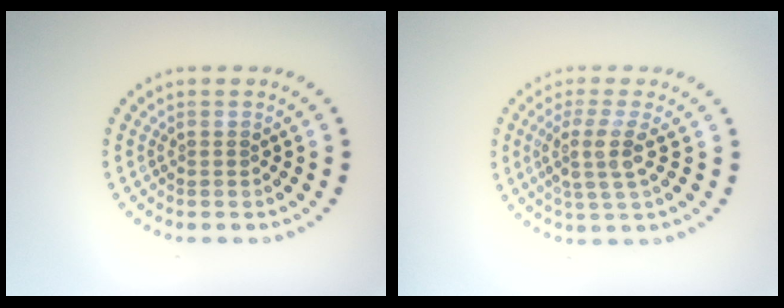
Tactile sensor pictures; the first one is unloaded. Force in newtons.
{"total": 3.4, "press": 2.5, "slide": 2.2}